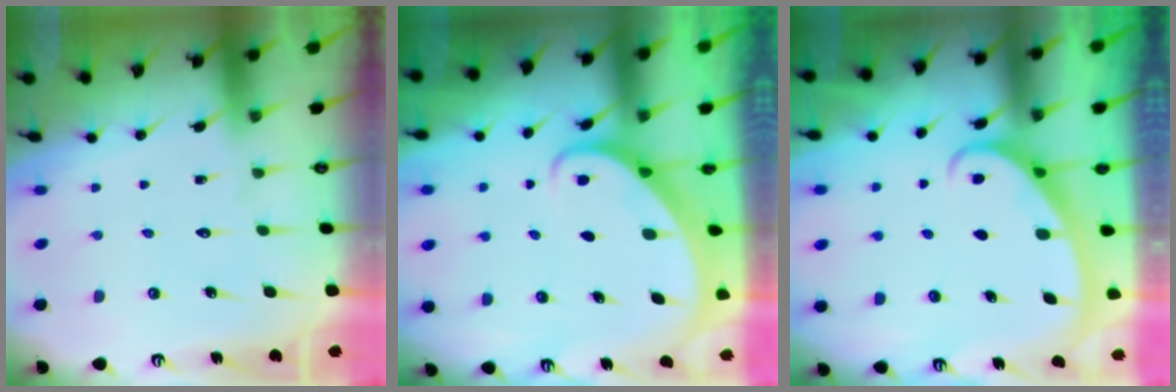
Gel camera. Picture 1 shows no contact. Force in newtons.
{"total": 2.4, "press": 2.4, "slide": 0.3}
{"total": 2.6, "press": 2.6, "slide": 0.3}